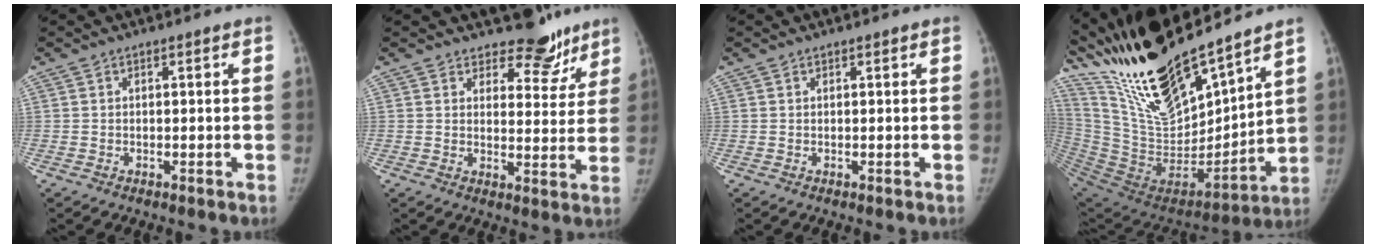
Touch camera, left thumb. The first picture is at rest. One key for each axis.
{"total": 9.1, "fx": 7.6, "fy": 4.5, "fz": 2.3, "tx": 0.013, "ty": -0.056, "tz": 0.091}
{"total": 0.0}
{"total": 27.3, "fx": 22.3, "fy": 6.7, "fz": 14.1, "tx": -0.226, "ty": -0.112, "tz": 0.409}